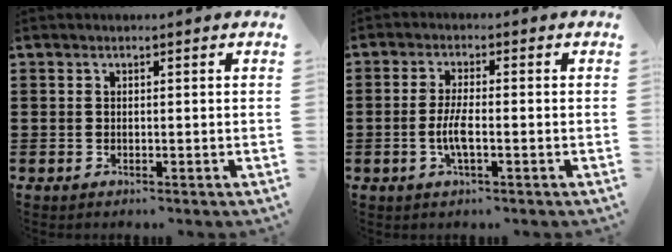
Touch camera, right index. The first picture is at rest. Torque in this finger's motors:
{"motor_torque": [2.14, 0.00, 0.28, 0.07]}